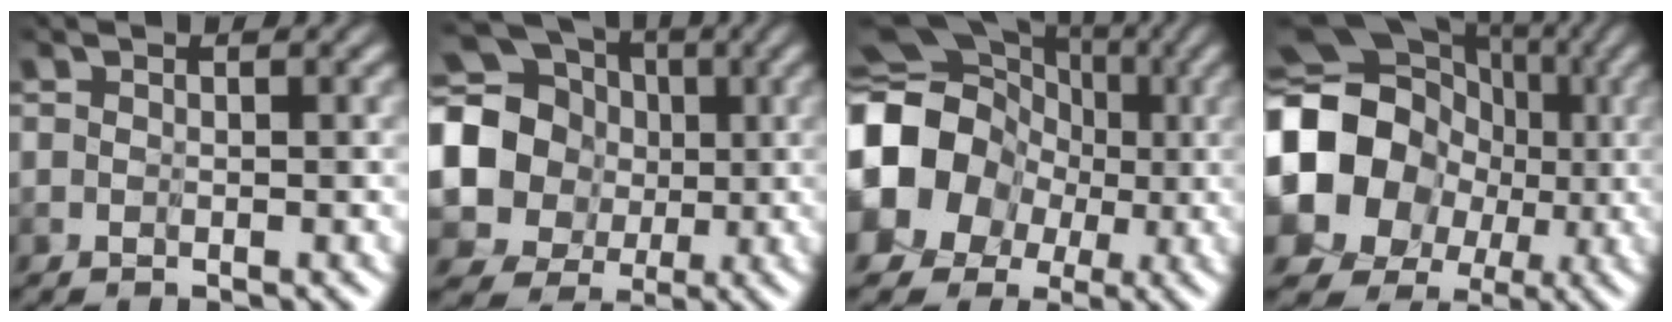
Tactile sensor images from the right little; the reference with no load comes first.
{"total": 11.9, "force": [2.1, 10.9, 4.3], "torque": [-0.147, 0.013, 0.019]}
{"total": 11.9, "force": [-1.2, 10.9, 4.7], "torque": [-0.123, -0.014, -0.052]}
{"total": 15.1, "force": [-0.4, 14.0, 5.6], "torque": [-0.150, 0.002, -0.030]}